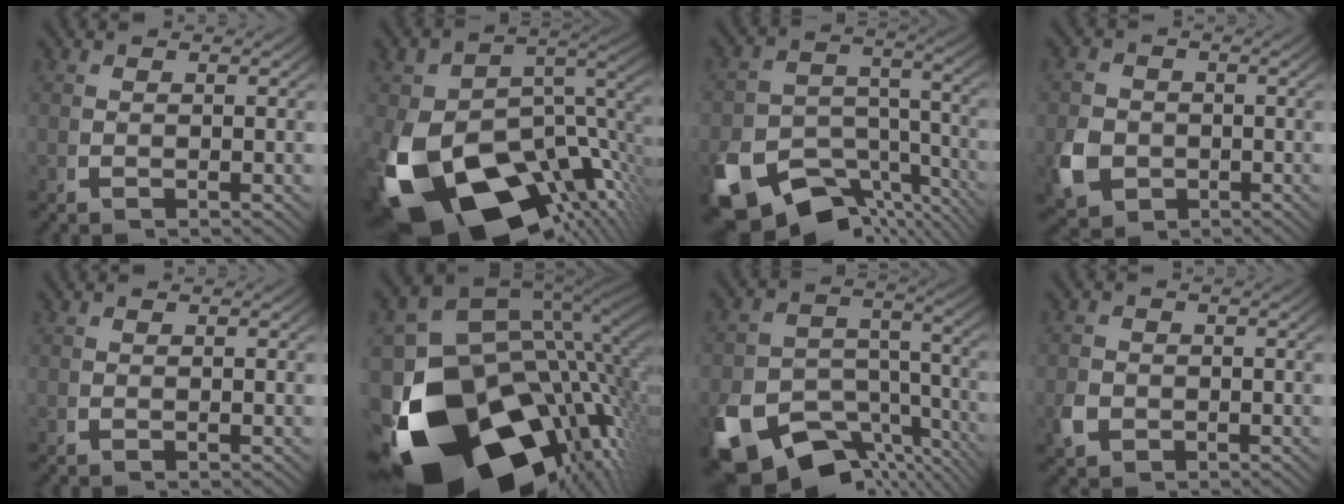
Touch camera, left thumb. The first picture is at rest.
{"total": 23.8, "force": [-8.2, 15.0, 16.6], "torque": [-0.299, -0.090, -0.091]}
{"total": 14.1, "force": [-8.2, 8.4, 7.7], "torque": [-0.136, -0.056, -0.113]}
{"total": 5.9, "force": [-1.7, 4.8, 3.0], "torque": [-0.073, -0.024, -0.022]}
{"total": 0.0}
{"total": 32.1, "force": [-8.4, 20.4, 23.3], "torque": [-0.391, -0.096, -0.101]}
{"total": 15.5, "force": [-8.5, 9.8, 8.4], "torque": [-0.154, -0.067, -0.112]}
{"total": 2.4, "force": [-1.0, 1.9, 1.0], "torque": [-0.025, -0.009, -0.017]}